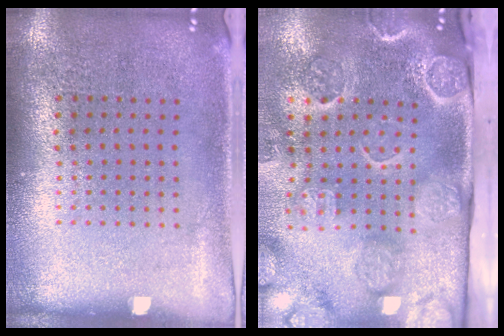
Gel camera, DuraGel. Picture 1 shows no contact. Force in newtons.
{"total": 4.7, "press": 3.6, "slide": 3.0}